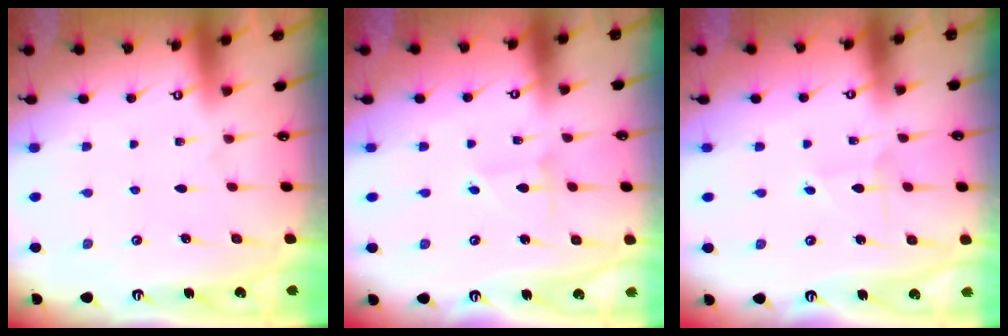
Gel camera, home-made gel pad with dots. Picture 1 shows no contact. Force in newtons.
{"total": 1.9, "press": 1.9, "slide": 0.1}
{"total": 2.7, "press": 2.7, "slide": 0.3}